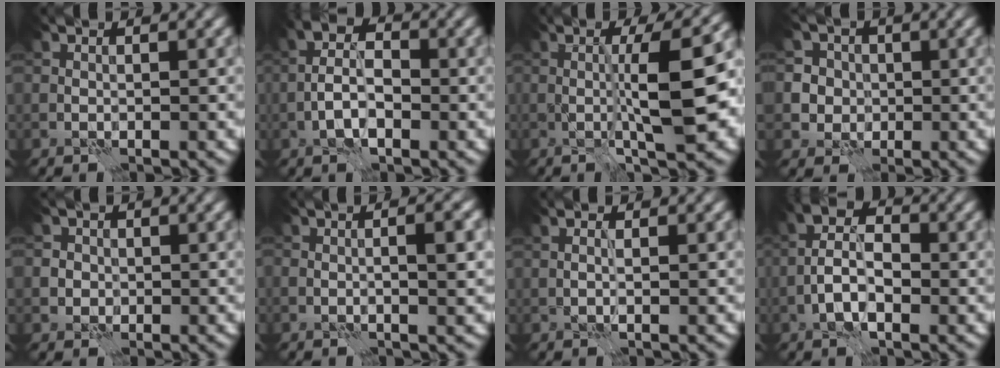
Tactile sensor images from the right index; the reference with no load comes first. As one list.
[{"total": 4.3, "force": [-1.5, 2.2, 3.4], "torque": [-0.065, 0.008, -0.034]}, {"total": 8.4, "force": [-0.3, 1.8, 8.2], "torque": [-0.111, 0.010, -0.007]}, {"total": 6.0, "force": [1.3, 5.5, 1.8], "torque": [-0.029, 0.023, 0.001]}, {"total": 1.8, "force": [-0.1, 1.7, 0.3], "torque": [-0.004, 0.003, -0.005]}, {"total": 3.5, "force": [-0.1, 0.9, 3.3], "torque": [-0.048, 0.007, -0.004]}, {"total": 1.1, "force": [0.2, 0.3, 1.0], "torque": [-0.007, -0.002, -0.005]}, {"total": 4.8, "force": [-1.6, 2.5, 3.8], "torque": [-0.072, 0.011, -0.037]}]